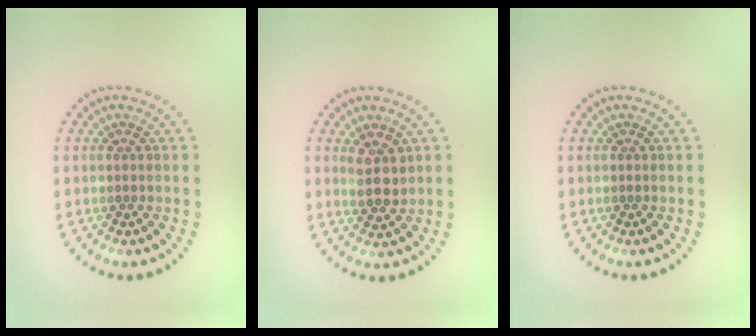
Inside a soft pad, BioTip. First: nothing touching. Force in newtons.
{"total": 2.6, "press": 2.4, "slide": 1.1}
{"total": 0.0}